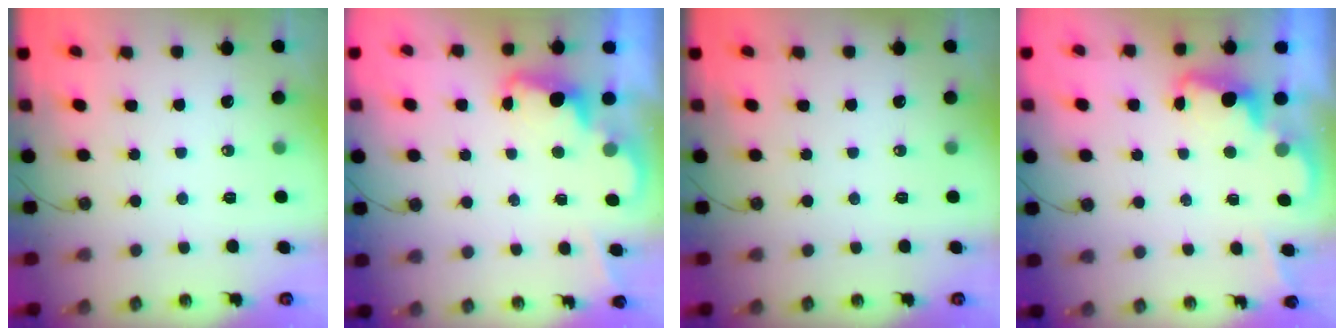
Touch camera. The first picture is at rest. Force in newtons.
{"total": 2.4, "press": 2.4, "slide": 0.5}
{"total": 0.0}
{"total": 2.2, "press": 2.2, "slide": 0.5}